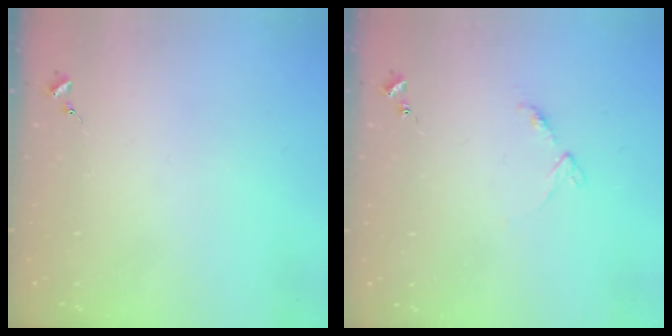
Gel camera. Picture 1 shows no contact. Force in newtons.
{"total": 5.9, "press": 5.9, "slide": 0.7}